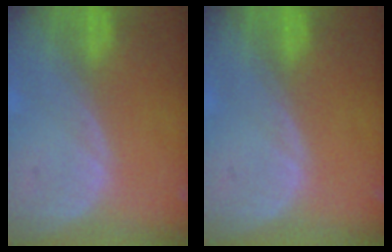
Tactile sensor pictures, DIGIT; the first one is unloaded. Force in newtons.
{"total": 0.0}